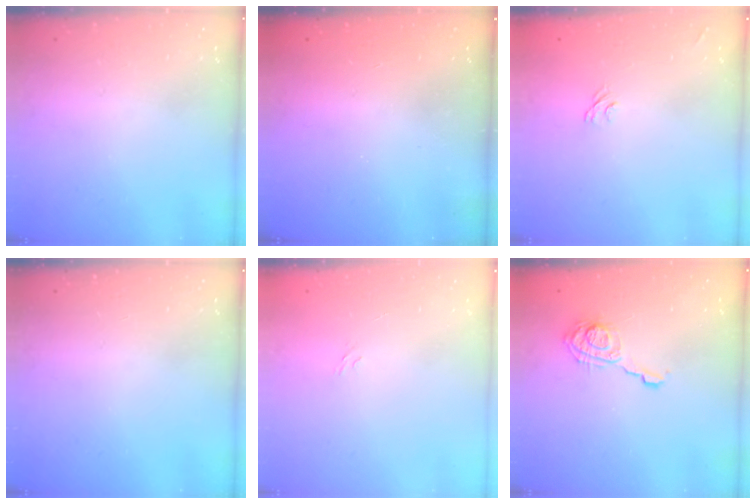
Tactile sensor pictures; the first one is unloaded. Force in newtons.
{"total": 2.4, "press": 2.3, "slide": 0.8}
{"total": 7.4, "press": 7.3, "slide": 1.2}
{"total": 0.0}
{"total": 2.9, "press": 2.6, "slide": 1.1}
{"total": 11.4, "press": 11.4, "slide": 0.1}